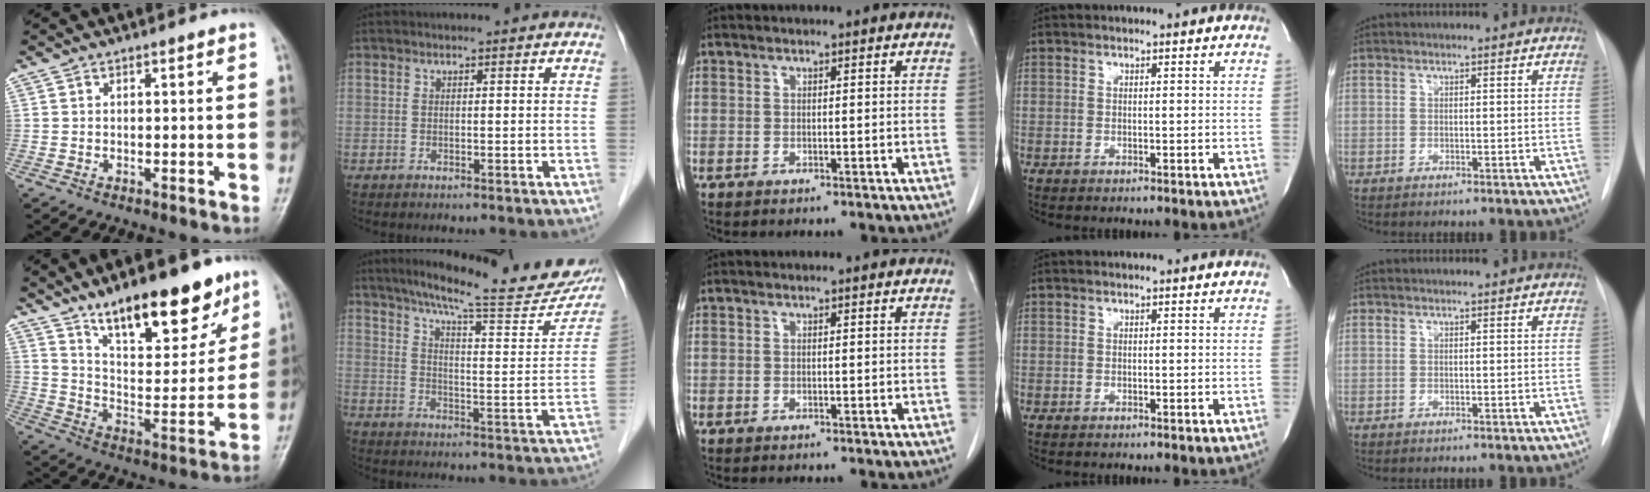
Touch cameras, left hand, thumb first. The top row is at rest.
{"thumb": {"total": 19.9, "force": [13.5, 7.3, 12.6], "torque": [-0.143, -0.075, 0.224]}, "index": {"total": 23.7, "force": [20.3, 2.6, 12.0], "torque": [-0.169, -0.037, 0.257]}}